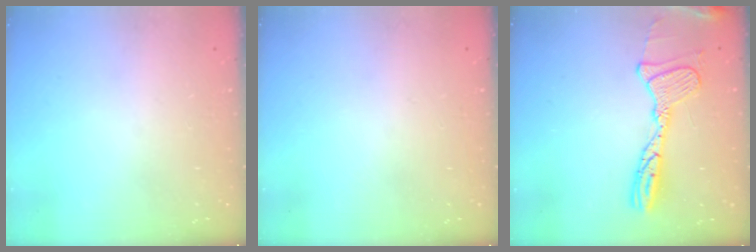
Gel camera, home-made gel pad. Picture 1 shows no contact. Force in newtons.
{"total": 16.3, "press": 2.3, "slide": 16.2}
{"total": 16.1, "press": 16.0, "slide": 1.6}